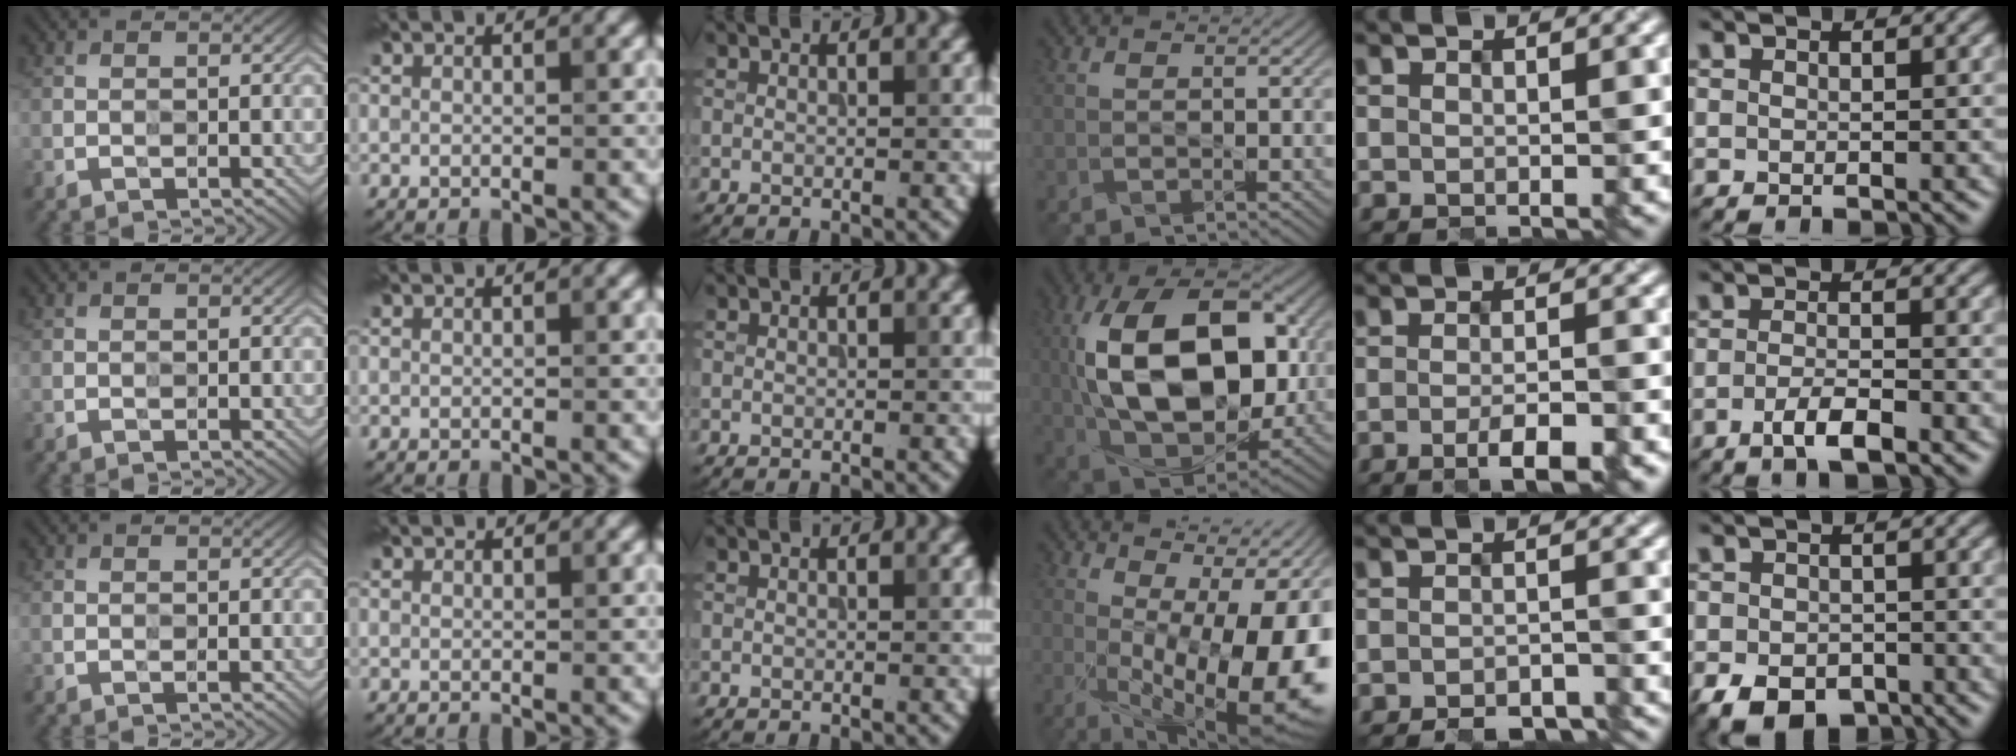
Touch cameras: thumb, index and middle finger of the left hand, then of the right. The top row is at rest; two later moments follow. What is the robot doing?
{"motion": "extract", "object": "keycard holder"}